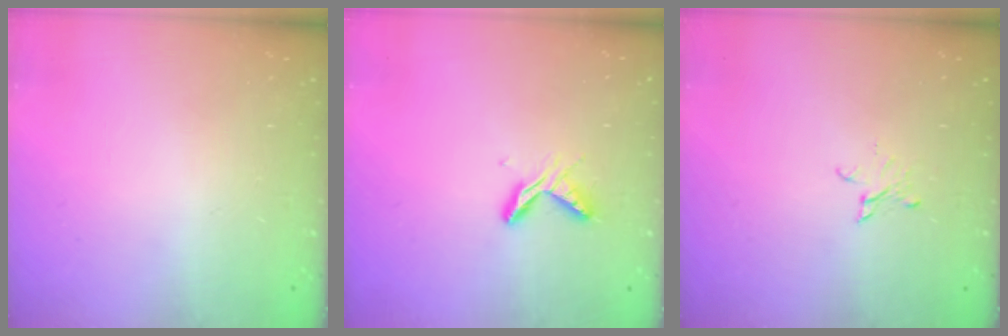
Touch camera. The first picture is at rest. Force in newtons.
{"total": 6.1, "press": 6.1, "slide": 0.7}
{"total": 3.0, "press": 3.0, "slide": 0.3}